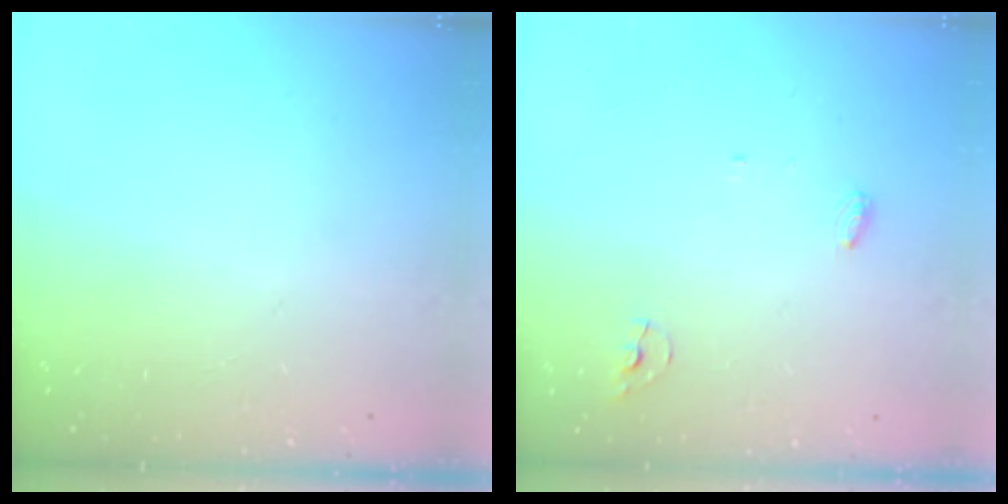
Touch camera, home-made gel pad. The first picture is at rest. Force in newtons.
{"total": 3.8, "press": 3.8, "slide": 0.3}